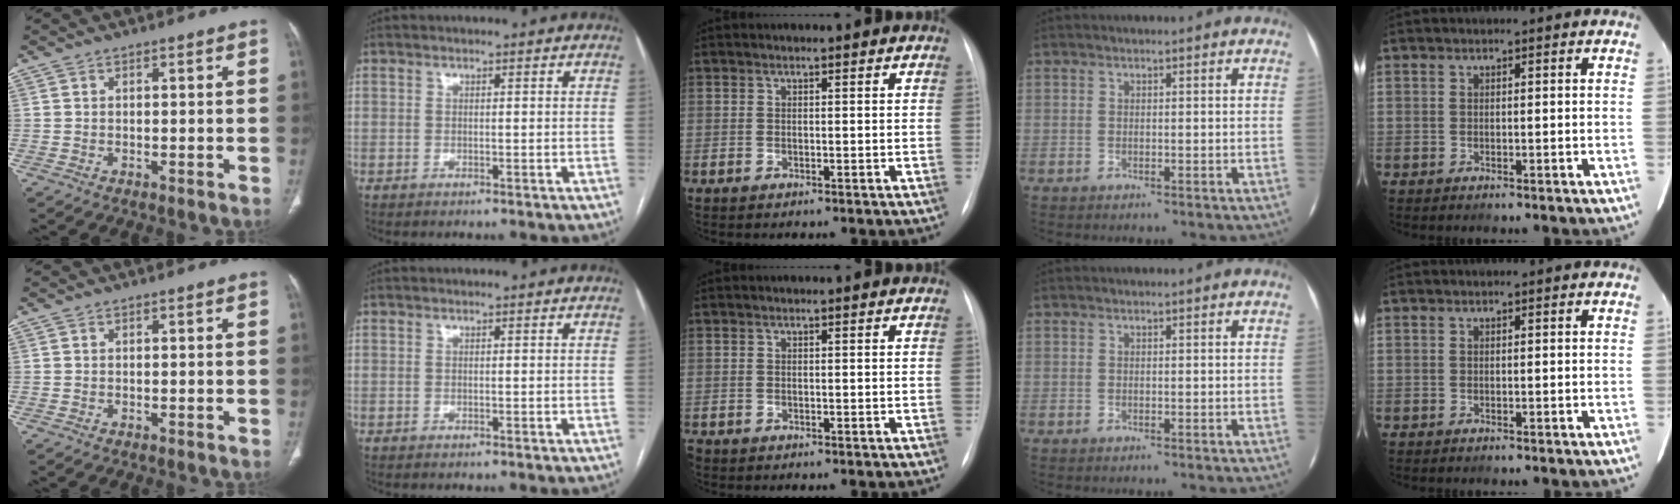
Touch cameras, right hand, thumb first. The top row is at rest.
{}